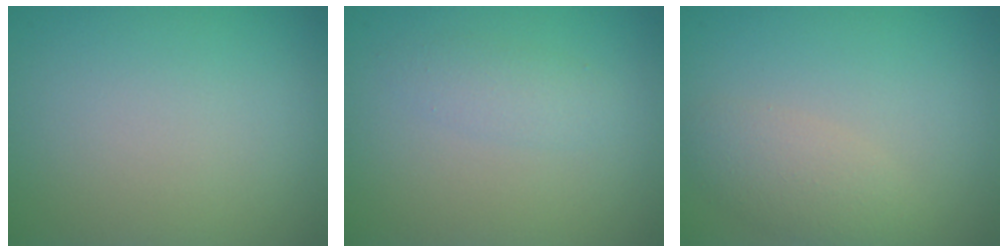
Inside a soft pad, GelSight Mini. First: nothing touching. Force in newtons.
{"total": 1.5, "press": 1.5, "slide": 0.1}
{"total": 2.7, "press": 2.7, "slide": 0.2}